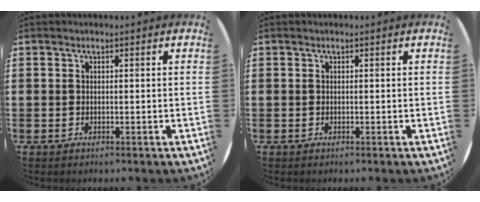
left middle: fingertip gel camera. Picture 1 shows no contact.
{"total": 0.0}